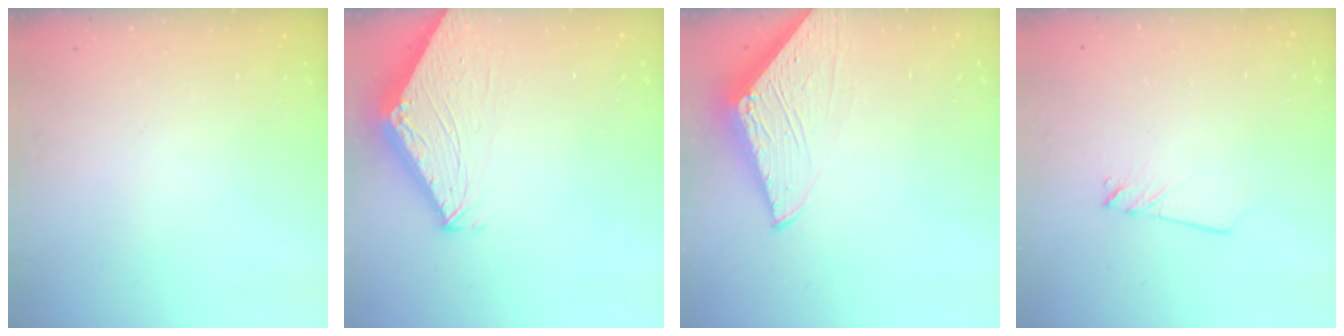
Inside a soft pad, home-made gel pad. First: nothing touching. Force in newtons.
{"total": 3.5, "press": 3.4, "slide": 0.4}
{"total": 5.3, "press": 5.3, "slide": 0.6}
{"total": 2.6, "press": 2.5, "slide": 0.2}